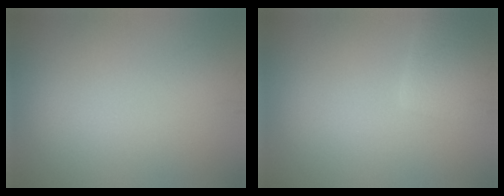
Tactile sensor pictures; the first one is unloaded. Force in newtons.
{"total": 3.6, "press": 3.6, "slide": 0.2}